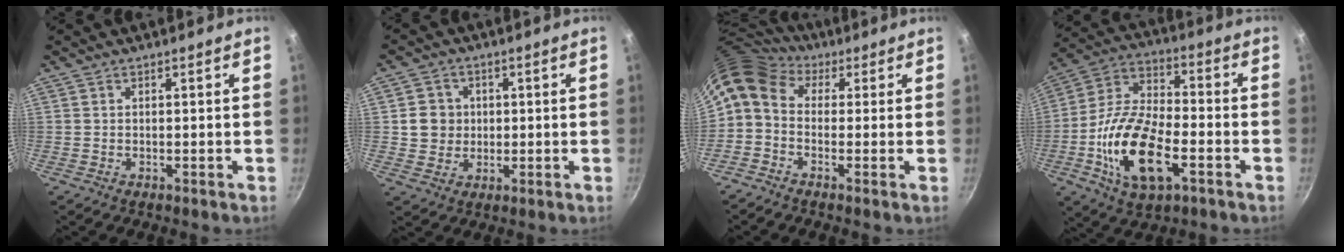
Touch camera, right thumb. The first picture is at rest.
{"total": 5.6, "force": [0.6, 5.3, 1.7], "torque": [0.002, 0.006, 0.010]}
{"total": 8.5, "force": [1.9, 6.4, 5.2], "torque": [-0.096, 0.025, 0.012]}
{"total": 18.9, "force": [-5.9, 9.2, 15.5], "torque": [-0.292, 0.026, -0.117]}